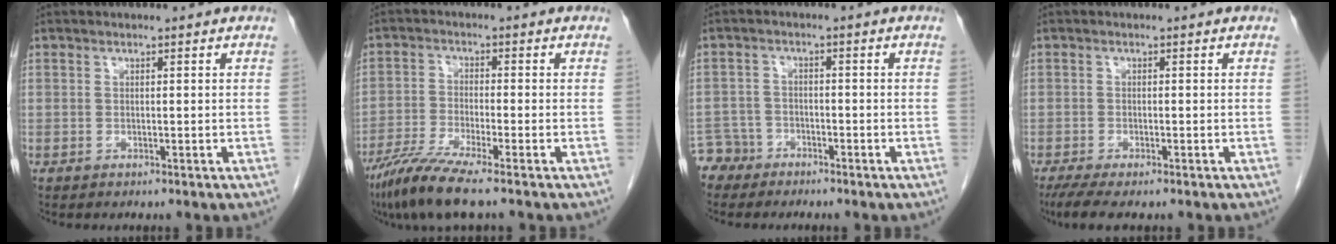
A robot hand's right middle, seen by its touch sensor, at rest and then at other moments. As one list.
[{"total": 7.2, "force": [-5.4, -0.4, 4.7], "torque": [-0.099, -0.028, -0.105]}, {"total": 3.9, "force": [-3.1, 2.1, -0.8], "torque": [0.017, 0.004, -0.063]}, {"total": 5.2, "force": [-3.8, 1.1, 3.3], "torque": [-0.058, -0.016, -0.060]}]